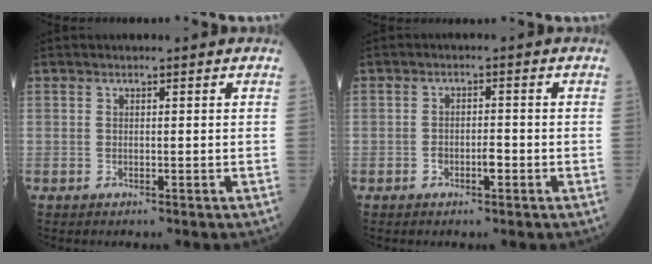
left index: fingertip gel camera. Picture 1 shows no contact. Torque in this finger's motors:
{"motor_torque": [-0.01, 0.02, 0.02, 0.00]}